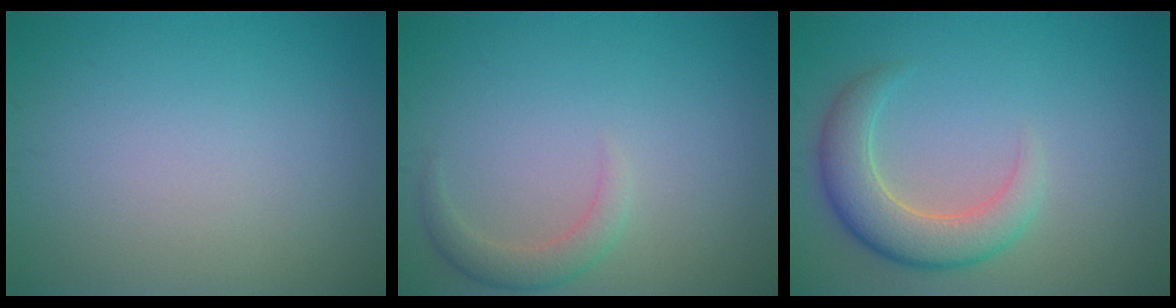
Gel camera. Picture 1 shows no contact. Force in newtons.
{"total": 2.1, "press": 2.1, "slide": 0.2}
{"total": 4.9, "press": 4.9, "slide": 0.6}